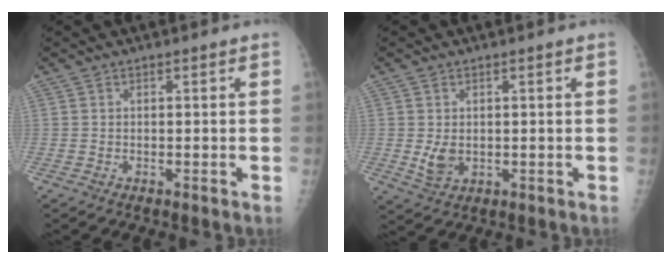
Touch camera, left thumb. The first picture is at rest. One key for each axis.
{"total": 3.6, "fx": -0.1, "fy": 2.6, "fz": 2.5, "tx": -0.041, "ty": -0.009, "tz": 0.008}